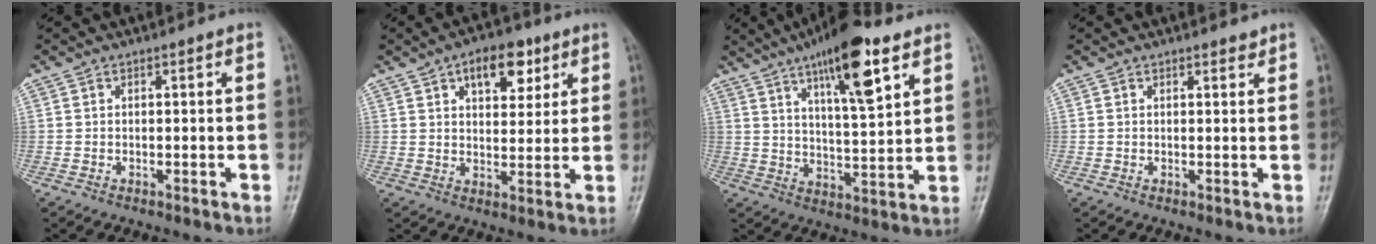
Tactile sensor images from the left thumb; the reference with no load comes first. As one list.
[{"total": 9.2, "force": [4.7, 5.1, 6.1], "torque": [-0.056, -0.017, 0.066]}, {"total": 15.3, "force": [8.7, 3.9, 12.0], "torque": [-0.177, -0.035, 0.141]}, {"total": 1.1, "force": [1.0, 0.4, 0.3], "torque": [0.000, -0.008, 0.012]}]